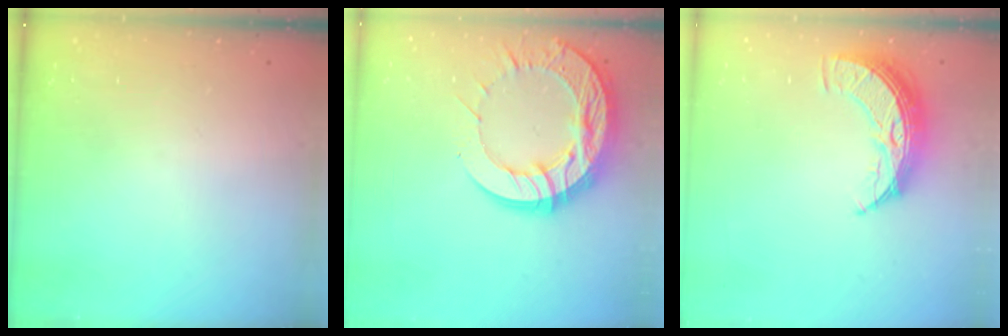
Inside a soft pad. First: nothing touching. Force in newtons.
{"total": 20.5, "press": 20.4, "slide": 1.7}
{"total": 9.4, "press": 9.4, "slide": 0.7}